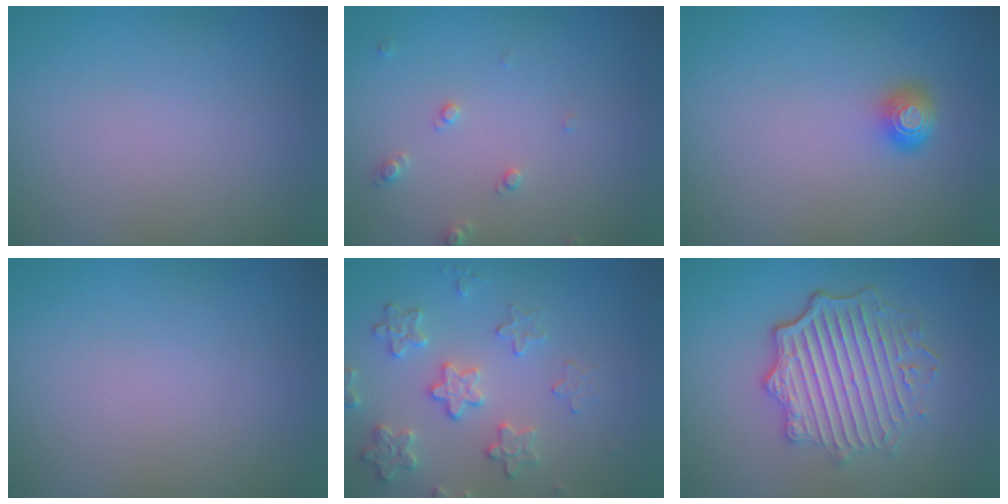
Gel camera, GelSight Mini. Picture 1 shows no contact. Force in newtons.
{"total": 1.3, "press": 1.2, "slide": 0.3}
{"total": 1.6, "press": 1.3, "slide": 0.9}
{"total": 0.0}
{"total": 3.6, "press": 3.4, "slide": 1.2}
{"total": 5.9, "press": 4.4, "slide": 3.9}